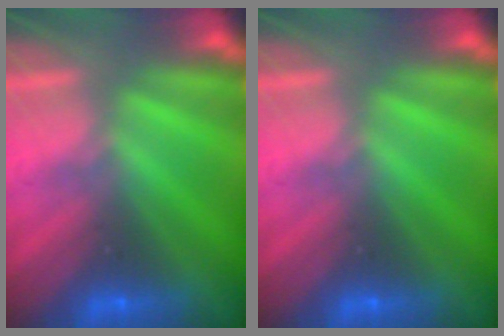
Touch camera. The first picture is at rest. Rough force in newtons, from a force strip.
{"total": 0.0}